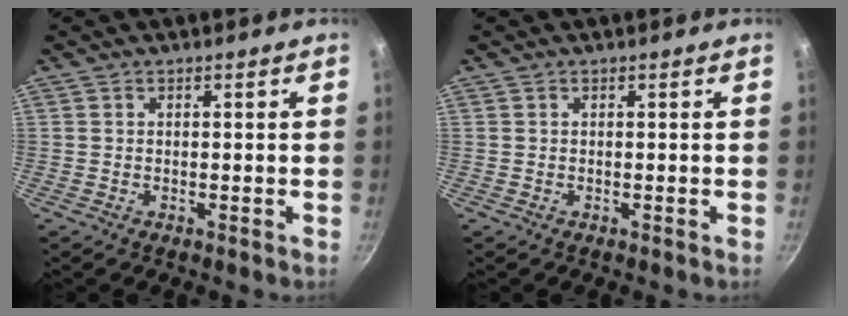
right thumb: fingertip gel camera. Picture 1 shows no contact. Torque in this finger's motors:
{"motor_torque": [-0.03, 0.02, 0.01, 0.00, 0.00]}